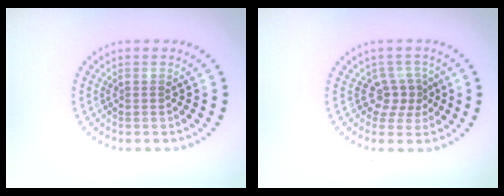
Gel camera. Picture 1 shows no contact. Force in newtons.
{"total": 2.4, "press": 1.7, "slide": 1.7}